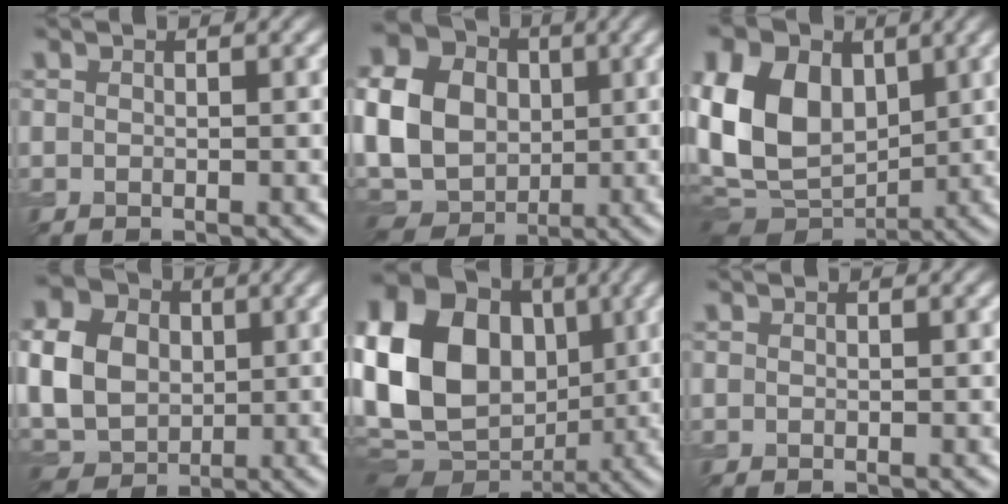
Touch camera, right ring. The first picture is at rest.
{"total": 12.1, "force": [0.6, 9.7, 7.2], "torque": [-0.173, 0.000, 0.015]}
{"total": 12.4, "force": [1.4, 8.9, 8.5], "torque": [-0.197, 0.004, 0.016]}
{"total": 9.2, "force": [0.5, 7.4, 5.4], "torque": [-0.131, 0.005, 0.006]}
{"total": 20.7, "force": [1.1, 16.6, 12.3], "torque": [-0.252, 0.019, -0.010]}
{"total": 0.0}